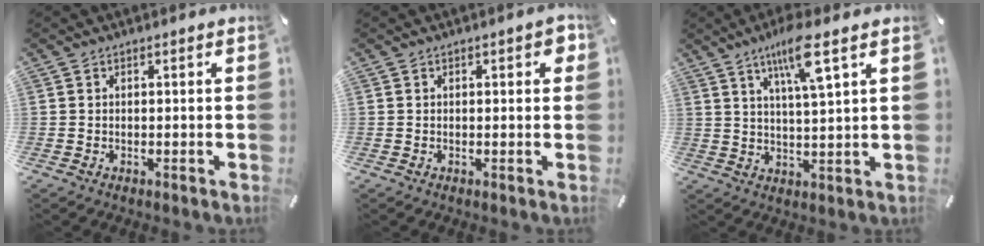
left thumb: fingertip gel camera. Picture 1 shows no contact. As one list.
[{"total": 2.6, "force": [0.6, 1.1, 2.2], "torque": [-0.027, -0.002, 0.006]}, {"total": 10.0, "force": [5.7, 1.7, 8.1], "torque": [-0.145, -0.014, 0.093]}]